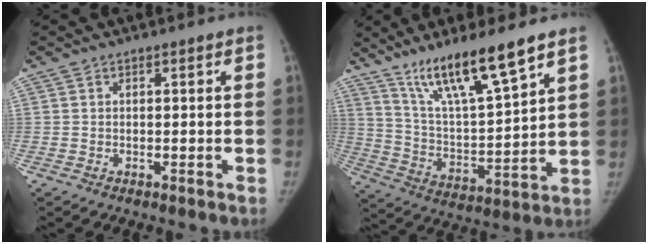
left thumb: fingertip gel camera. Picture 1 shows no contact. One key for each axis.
{"total": 16.3, "fx": 11.3, "fy": 2.2, "fz": 11.6, "tx": -0.196, "ty": -0.062, "tz": 0.217}